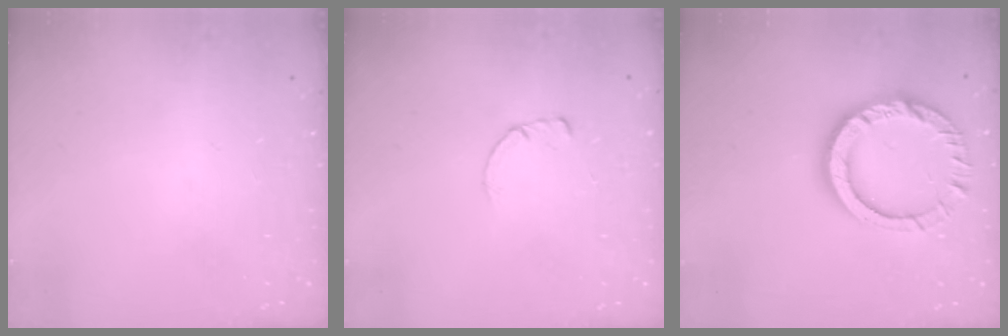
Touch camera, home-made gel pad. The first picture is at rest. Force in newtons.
{"total": 0.7, "press": 0.7, "slide": 0.2}
{"total": 15.1, "press": 15.0, "slide": 1.5}